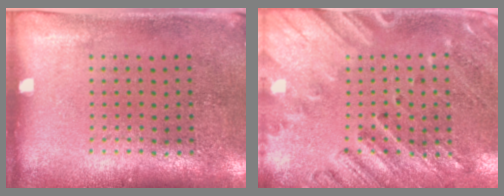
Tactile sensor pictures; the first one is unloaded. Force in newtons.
{"total": 2.4, "press": 2.0, "slide": 1.3}